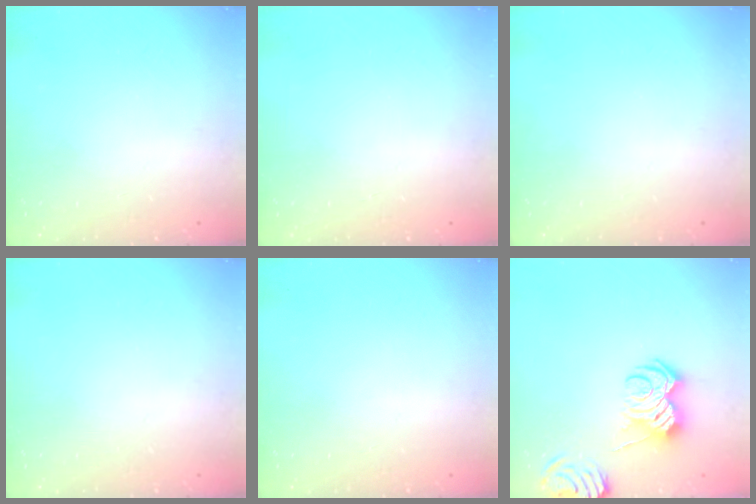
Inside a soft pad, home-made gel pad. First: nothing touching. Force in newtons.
{"total": 0.0}
{"total": 0.0}
{"total": 0.0}
{"total": 0.0}
{"total": 9.2, "press": 9.2, "slide": 0.6}